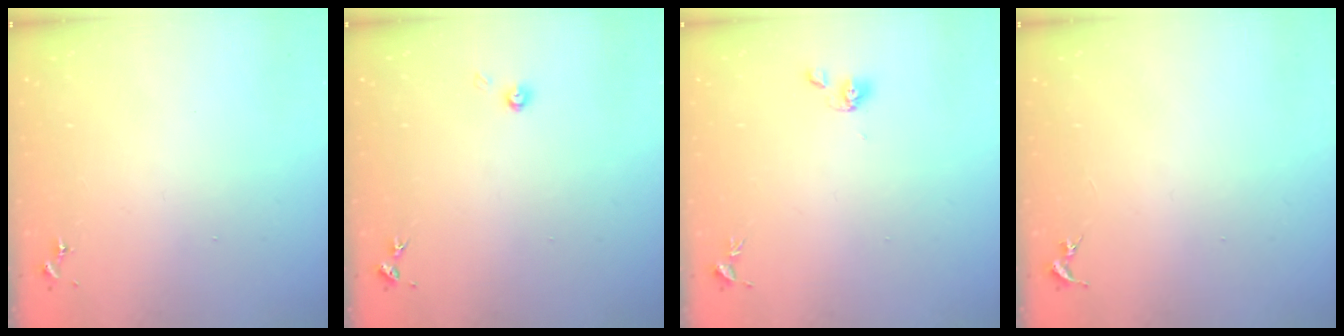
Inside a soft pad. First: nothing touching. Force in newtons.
{"total": 3.3, "press": 3.3, "slide": 0.2}
{"total": 5.2, "press": 4.6, "slide": 2.3}
{"total": 0.0}